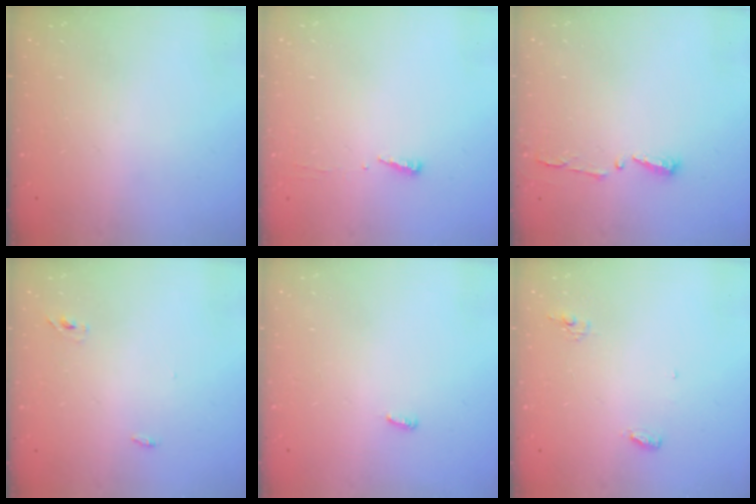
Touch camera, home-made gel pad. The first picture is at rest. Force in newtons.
{"total": 3.7, "press": 3.7, "slide": 0.5}
{"total": 3.7, "press": 3.7, "slide": 0.5}
{"total": 2.9, "press": 2.7, "slide": 1.0}
{"total": 2.6, "press": 2.6, "slide": 0.2}
{"total": 4.8, "press": 4.8, "slide": 0.3}